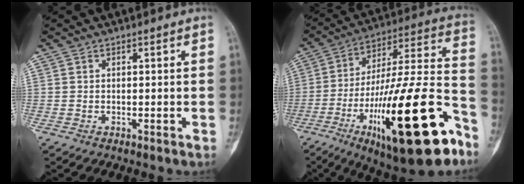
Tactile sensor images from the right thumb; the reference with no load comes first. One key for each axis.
{"total": 31.5, "fx": -14.4, "fy": 8.5, "fz": 26.7, "tx": -0.405, "ty": 0.065, "tz": -0.219}